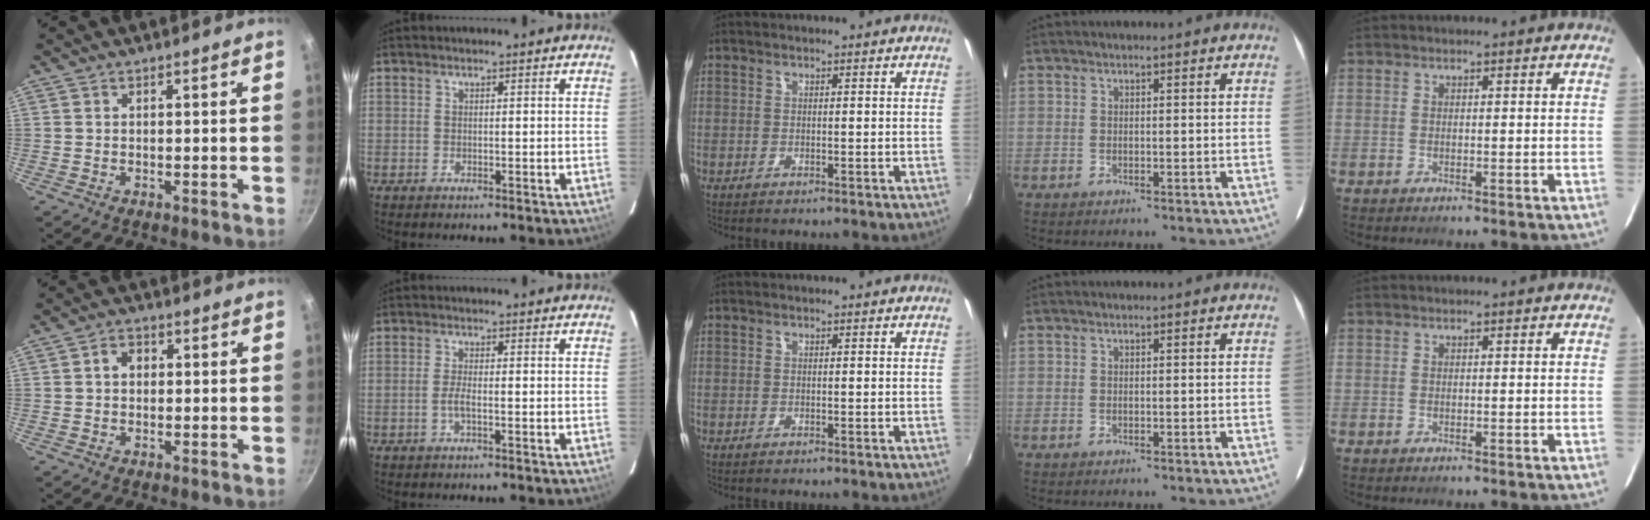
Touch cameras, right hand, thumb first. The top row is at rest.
{"thumb": {"total": 3.0, "force": [0.4, 2.4, 1.8], "torque": [-0.014, 0.008, 0.003]}, "index": {"total": 2.0, "force": [-0.8, 0.2, 1.8], "torque": [-0.039, -0.002, -0.016]}}